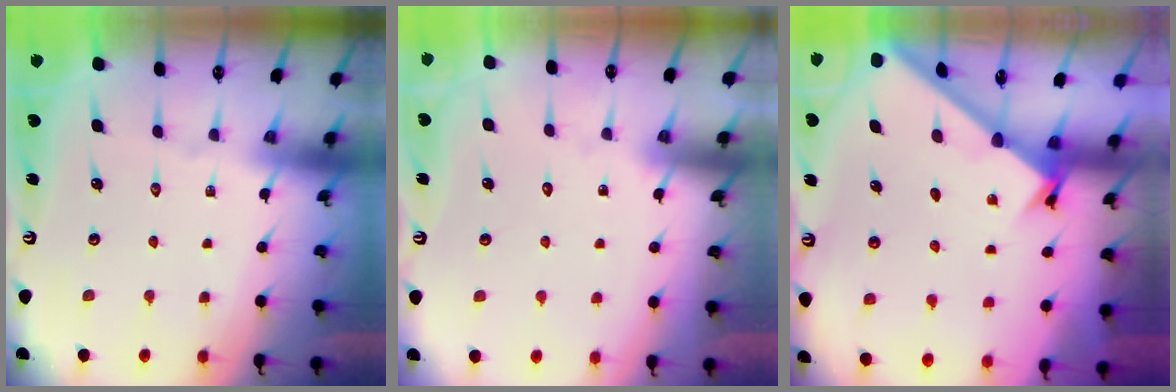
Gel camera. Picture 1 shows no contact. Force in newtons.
{"total": 2.8, "press": 2.8, "slide": 0.2}
{"total": 1.7, "press": 1.7, "slide": 0.1}